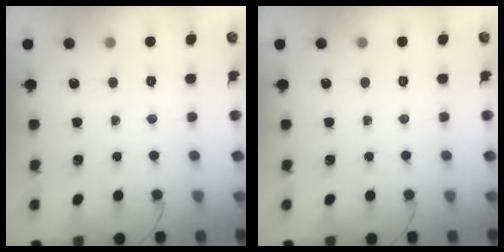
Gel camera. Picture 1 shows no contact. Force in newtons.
{"total": 0.0}